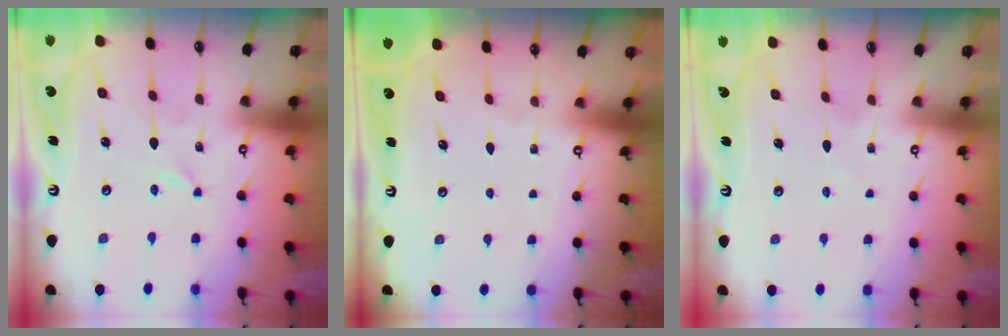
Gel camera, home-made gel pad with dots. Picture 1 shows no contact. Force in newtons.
{"total": 0.0}
{"total": 2.2, "press": 2.2, "slide": 0.3}